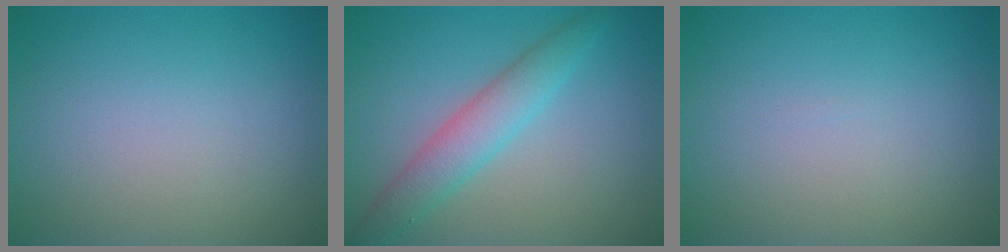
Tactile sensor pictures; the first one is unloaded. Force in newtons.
{"total": 3.7, "press": 3.7, "slide": 0.1}
{"total": 0.0}